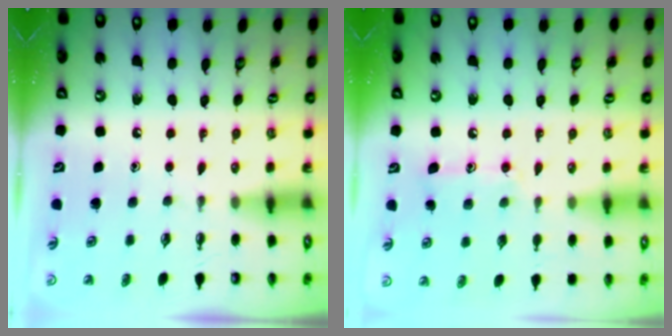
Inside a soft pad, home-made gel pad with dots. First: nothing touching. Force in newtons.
{"total": 9.2, "press": 9.1, "slide": 0.7}